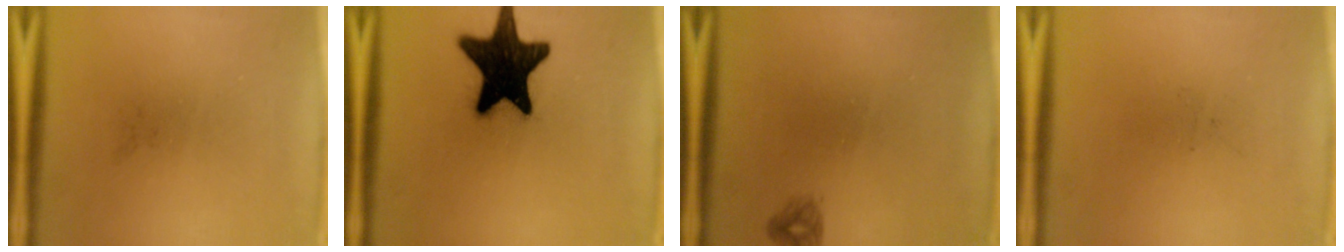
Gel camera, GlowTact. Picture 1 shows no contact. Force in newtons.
{"total": 19.2}
{"total": 0.8}
{"total": 0.0}